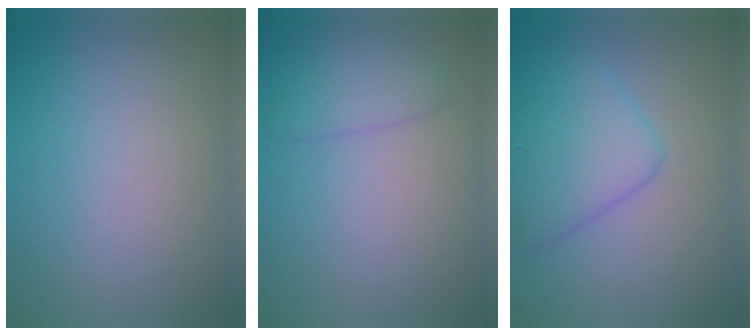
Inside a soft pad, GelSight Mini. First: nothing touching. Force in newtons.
{"total": 2.3, "press": 2.3, "slide": 0.1}
{"total": 4.5, "press": 4.5, "slide": 0.2}